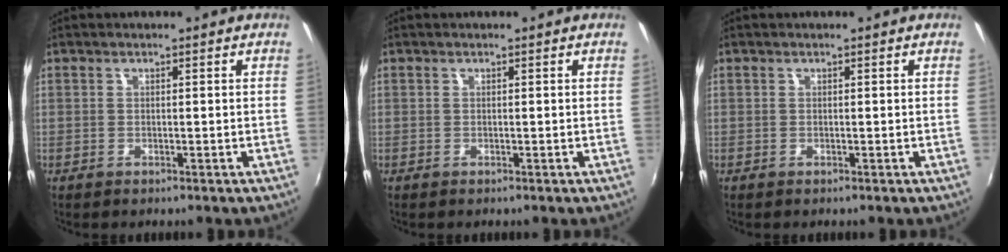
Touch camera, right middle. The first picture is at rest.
{"total": 0.0}
{"total": 0.0}